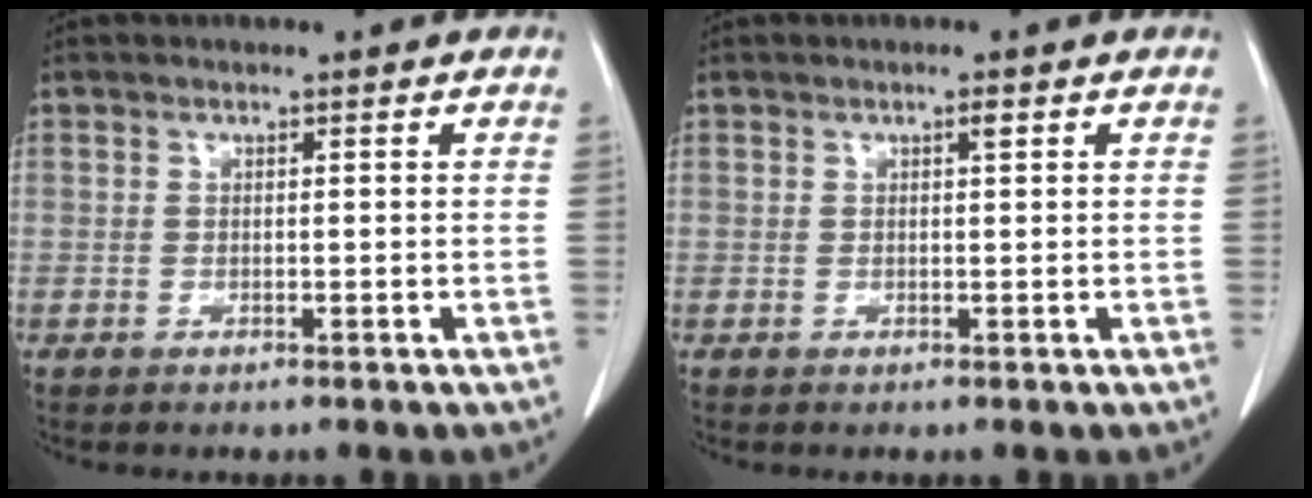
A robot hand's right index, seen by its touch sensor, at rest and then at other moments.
{"total": 0.9, "force": [0.4, 0.1, 0.8], "torque": [-0.016, 0.001, 0.007]}